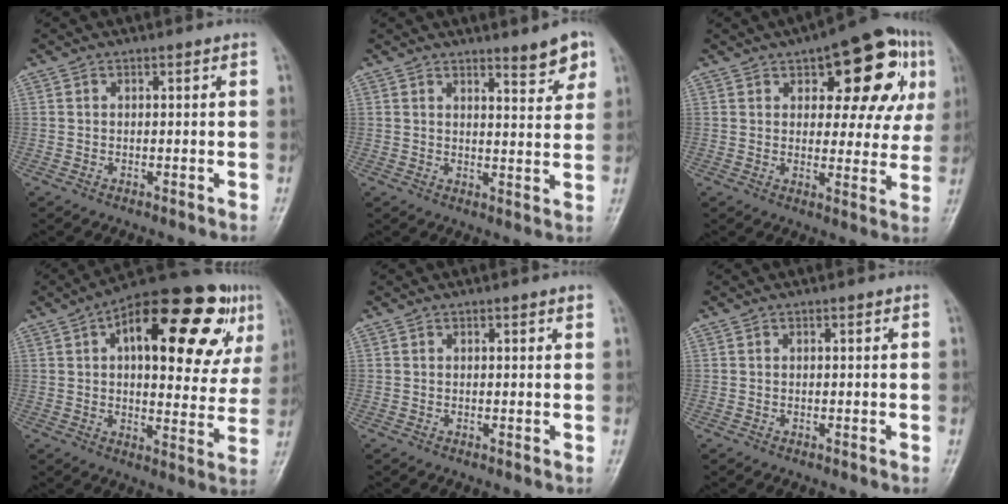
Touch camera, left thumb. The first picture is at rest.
{"total": 5.4, "force": [3.8, 1.2, 3.6], "torque": [-0.035, -0.030, 0.052]}
{"total": 18.6, "force": [7.4, 8.5, 14.8], "torque": [-0.144, 0.006, 0.091]}
{"total": 26.2, "force": [10.2, 11.1, 21.5], "torque": [-0.269, 0.018, 0.139]}
{"total": 1.0, "force": [0.6, 0.0, 0.8], "torque": [-0.010, -0.002, 0.006]}
{"total": 0.0}